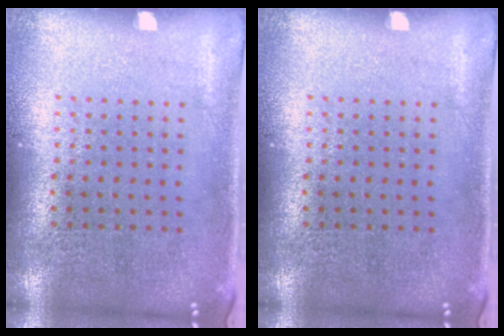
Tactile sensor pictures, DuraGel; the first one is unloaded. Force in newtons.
{"total": 0.0}